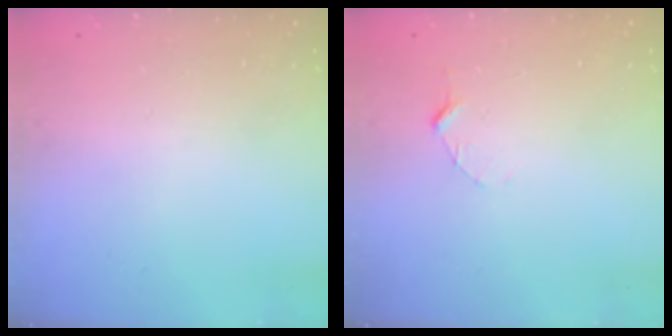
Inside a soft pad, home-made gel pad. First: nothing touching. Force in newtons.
{"total": 2.9, "press": 2.9, "slide": 0.3}